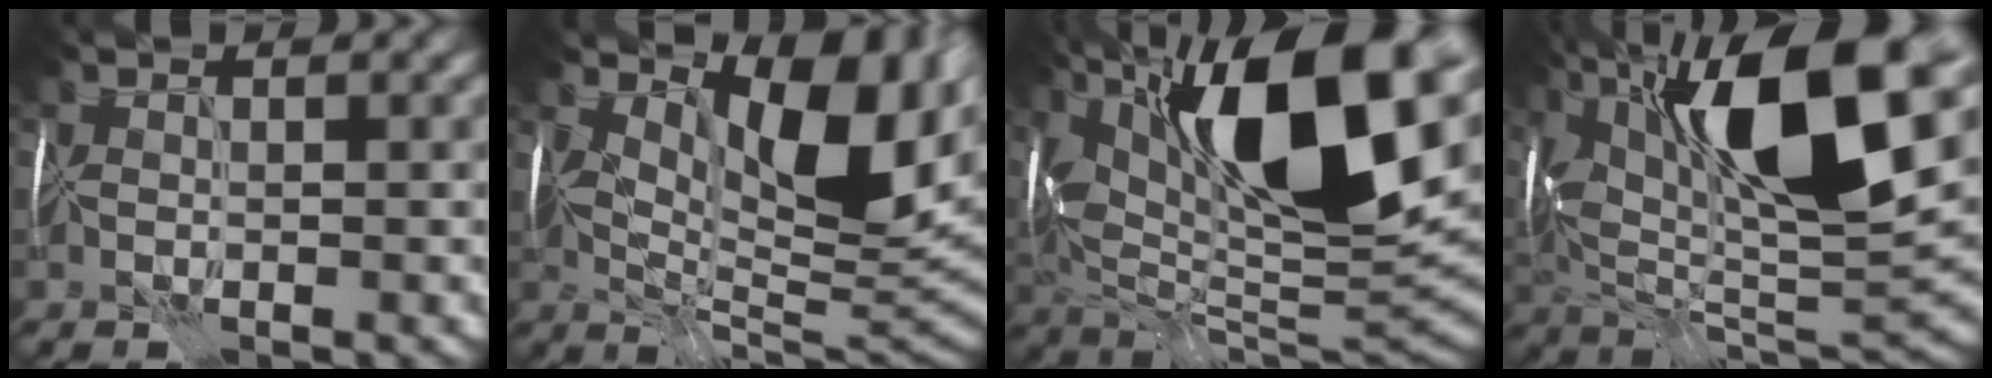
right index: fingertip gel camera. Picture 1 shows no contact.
{"total": 12.3, "force": [4.3, 5.3, 10.2], "torque": [-0.163, -0.006, 0.079]}
{"total": 19.3, "force": [6.8, 8.0, 16.2], "torque": [-0.266, 0.023, 0.119]}
{"total": 17.5, "force": [6.3, 6.8, 14.9], "torque": [-0.259, 0.006, 0.104]}